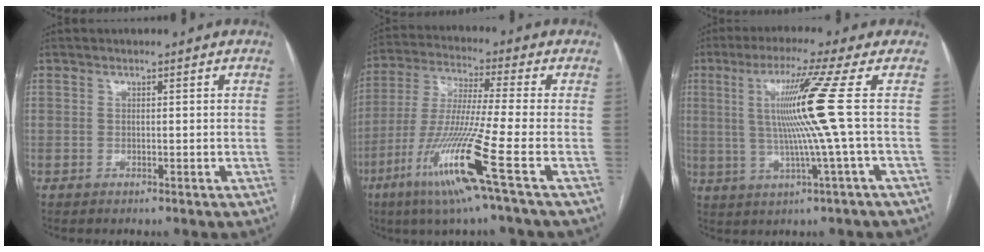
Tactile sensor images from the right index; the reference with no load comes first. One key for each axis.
{"total": 15.0, "fx": -6.9, "fy": -1.8, "fz": 13.2, "tx": -0.271, "ty": -0.034, "tz": -0.134}
{"total": 10.7, "fx": 1.2, "fy": -3.1, "fz": 10.1, "tx": -0.180, "ty": 0.004, "tz": 0.031}